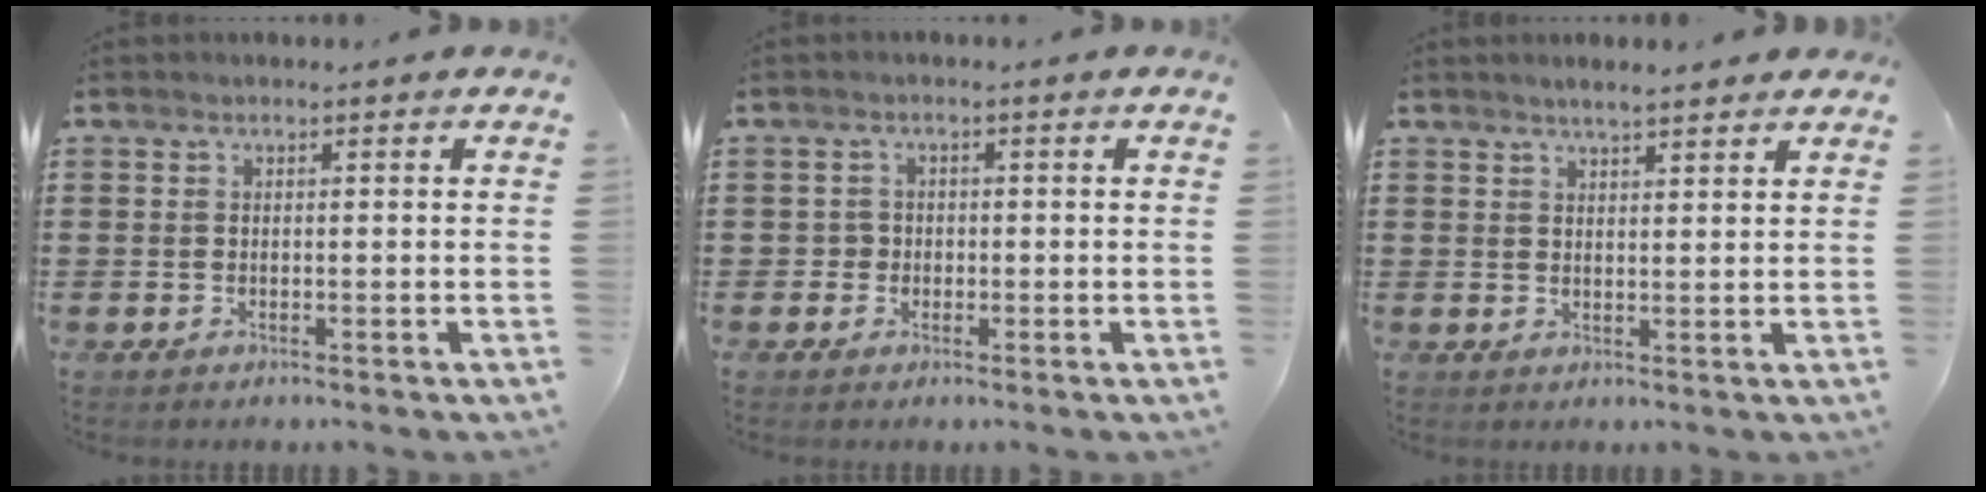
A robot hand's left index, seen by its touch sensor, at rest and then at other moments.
{"total": 1.6, "force": [-0.2, 1.5, 0.4], "torque": [-0.014, 0.004, -0.007]}
{"total": 2.4, "force": [2.2, 0.1, 0.8], "torque": [-0.020, 0.002, 0.042]}